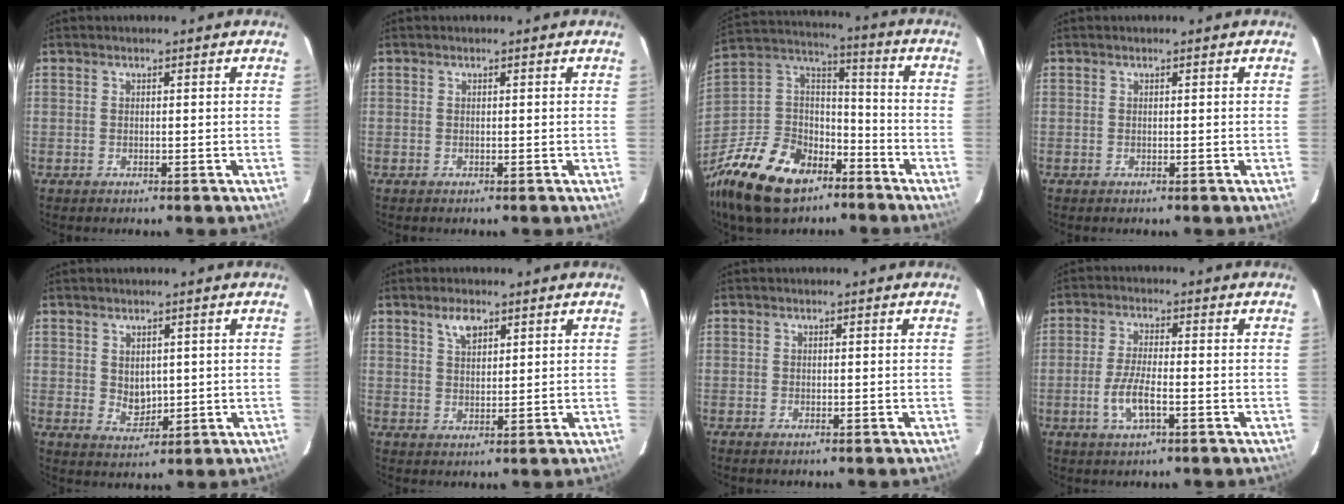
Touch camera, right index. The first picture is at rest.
{"total": 0.0}
{"total": 23.1, "force": [-14.6, 13.7, 11.7], "torque": [-0.275, 0.019, -0.243]}
{"total": 0.0}
{"total": 4.0, "force": [0.9, 3.1, 2.3], "torque": [-0.036, -0.001, 0.025]}
{"total": 3.7, "force": [2.3, 1.8, 2.3], "torque": [-0.040, 0.006, 0.044]}
{"total": 0.9, "force": [-0.7, 0.4, 0.3], "torque": [-0.007, -0.002, -0.015]}
{"total": 6.4, "force": [-2.3, 1.8, 5.6], "torque": [-0.120, -0.003, -0.046]}